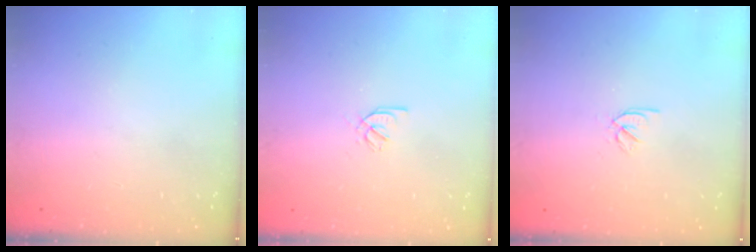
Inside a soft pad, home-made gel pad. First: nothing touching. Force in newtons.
{"total": 2.2, "press": 2.1, "slide": 0.6}
{"total": 2.4, "press": 2.3, "slide": 0.7}